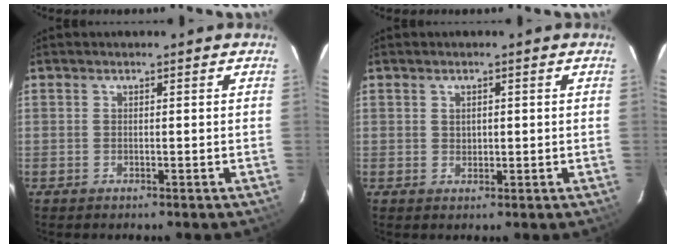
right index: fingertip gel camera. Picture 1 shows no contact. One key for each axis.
{"total": 1.4, "fx": 0.4, "fy": 1.1, "fz": 0.7, "tx": -0.010, "ty": 0.004, "tz": 0.008}